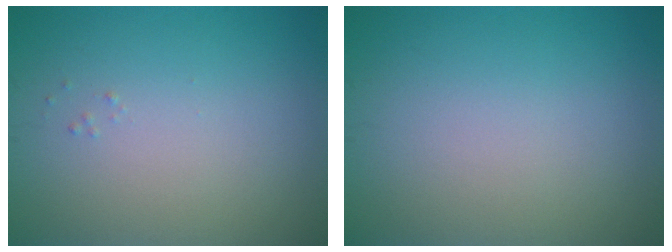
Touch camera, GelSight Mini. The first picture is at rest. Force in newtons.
{"total": 0.0}